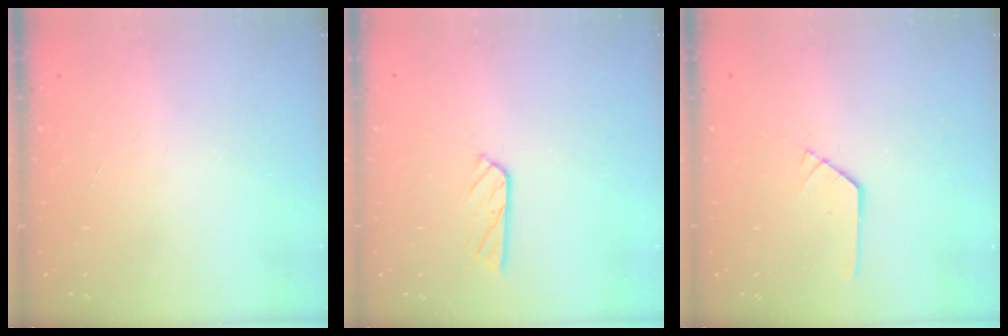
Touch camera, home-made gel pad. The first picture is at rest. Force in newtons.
{"total": 4.6, "press": 4.6, "slide": 0.2}
{"total": 1.0, "press": 1.0, "slide": 0.1}